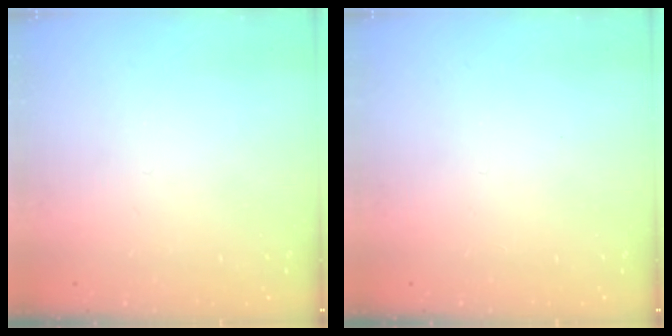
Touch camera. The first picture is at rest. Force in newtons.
{"total": 0.0}